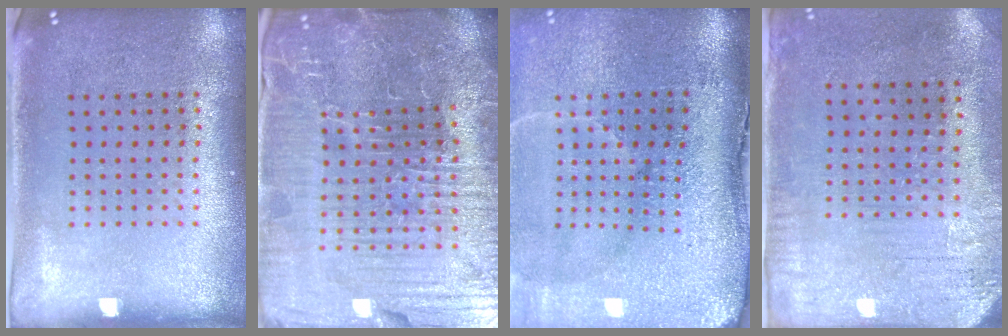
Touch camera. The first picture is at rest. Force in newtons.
{"total": 6.9, "press": 6.3, "slide": 2.8}
{"total": 5.0, "press": 4.1, "slide": 2.9}
{"total": 3.2, "press": 2.5, "slide": 2.0}